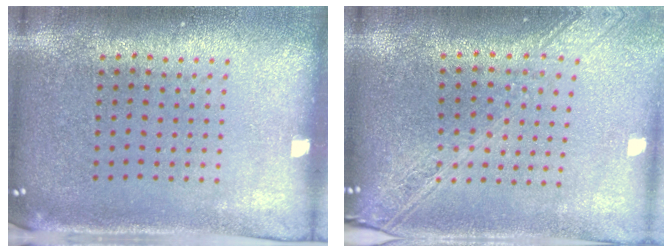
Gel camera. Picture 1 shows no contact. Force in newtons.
{"total": 2.2, "press": 1.9, "slide": 1.2}